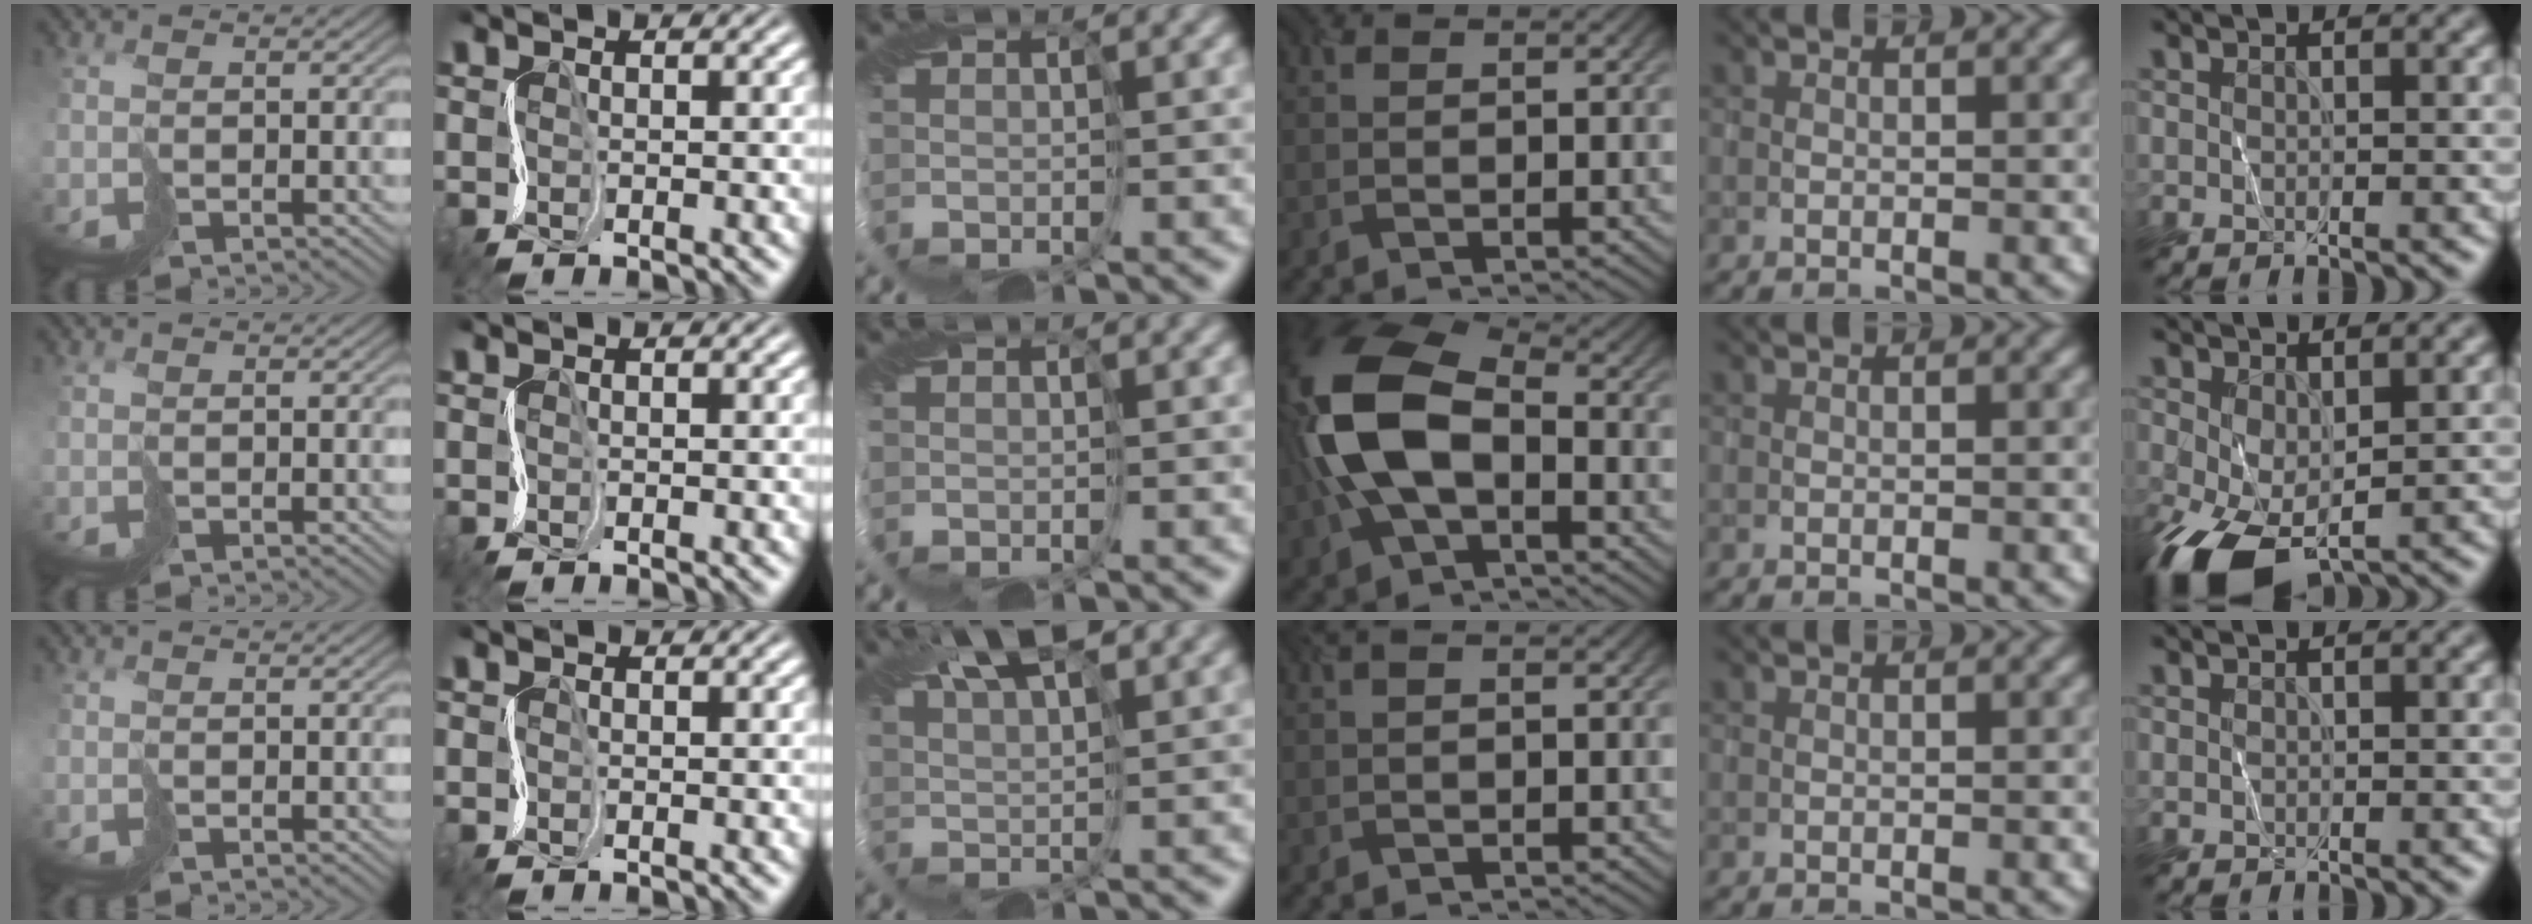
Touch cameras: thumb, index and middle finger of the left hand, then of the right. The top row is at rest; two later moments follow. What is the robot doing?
{"motion": "cut", "object": "receipt paper"}